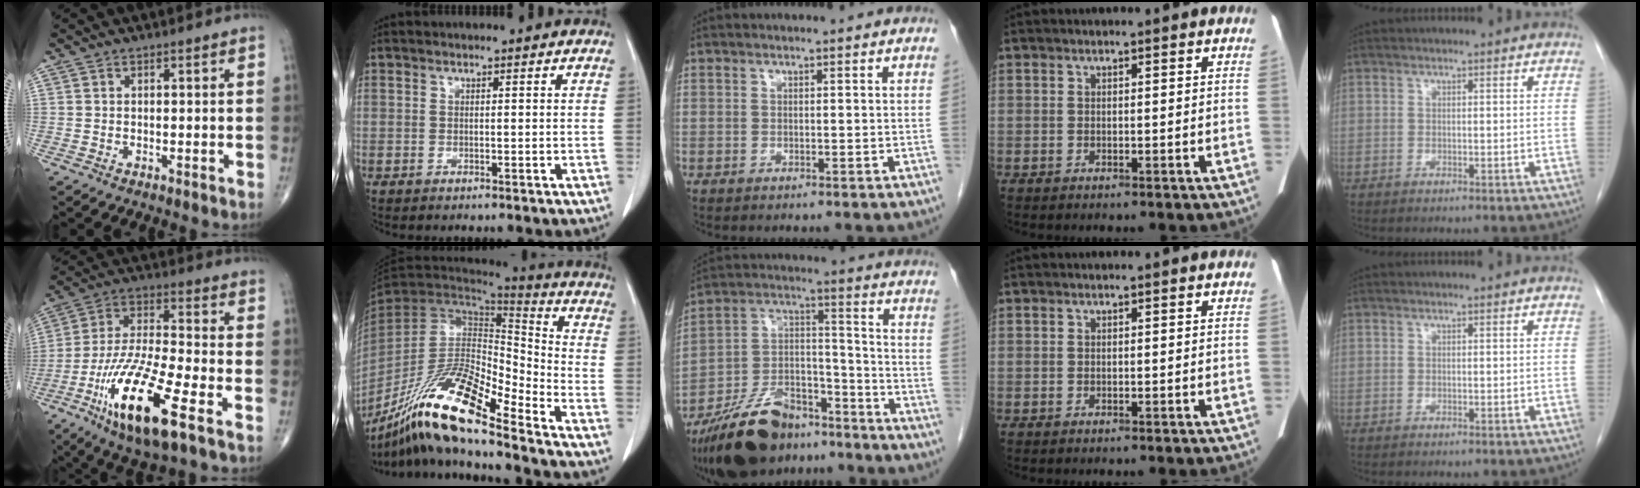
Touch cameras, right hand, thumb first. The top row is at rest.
{"thumb": {"total": 19.6, "force": [-9.4, 4.5, 16.6], "torque": [-0.349, 0.020, -0.168]}, "index": {"total": 19.9, "force": [-14.5, 2.4, 13.4], "torque": [-0.272, -0.021, -0.272]}, "middle": {"total": 17.4, "force": [-13.7, 6.8, 8.2], "torque": [-0.154, 0.022, -0.236]}}